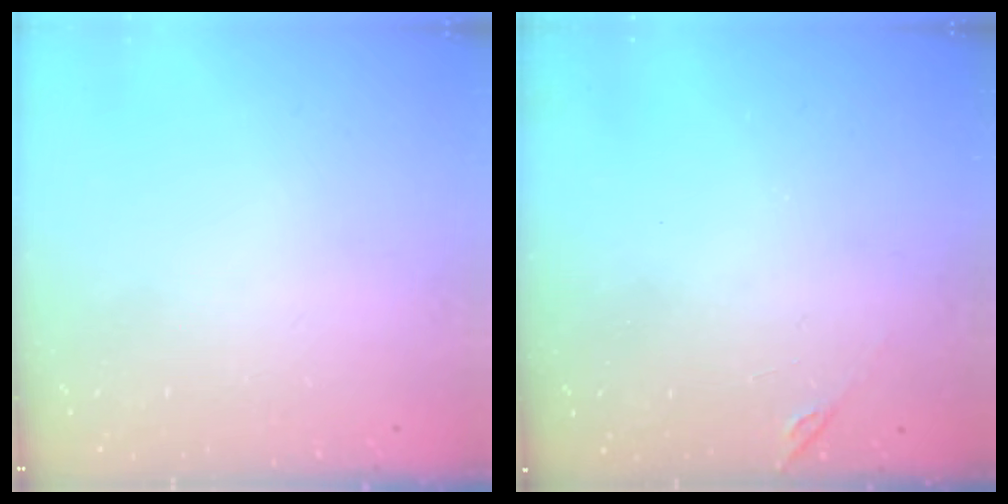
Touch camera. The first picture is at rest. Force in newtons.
{"total": 5.5, "press": 5.5, "slide": 0.1}